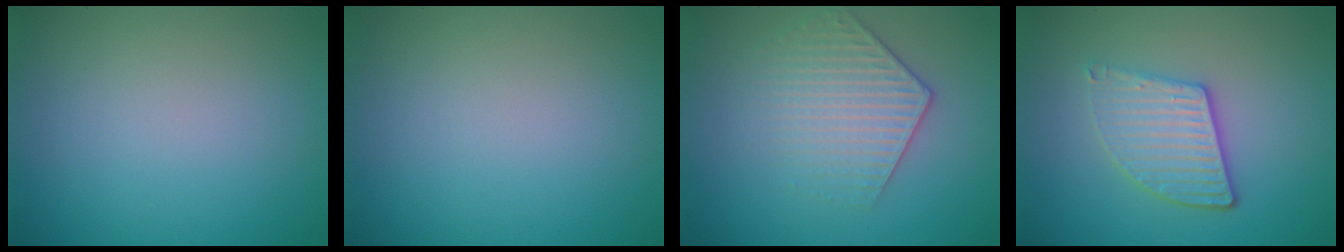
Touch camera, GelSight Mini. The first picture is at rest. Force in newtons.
{"total": 0.0}
{"total": 3.3, "press": 3.2, "slide": 1.0}
{"total": 4.0, "press": 3.3, "slide": 2.2}